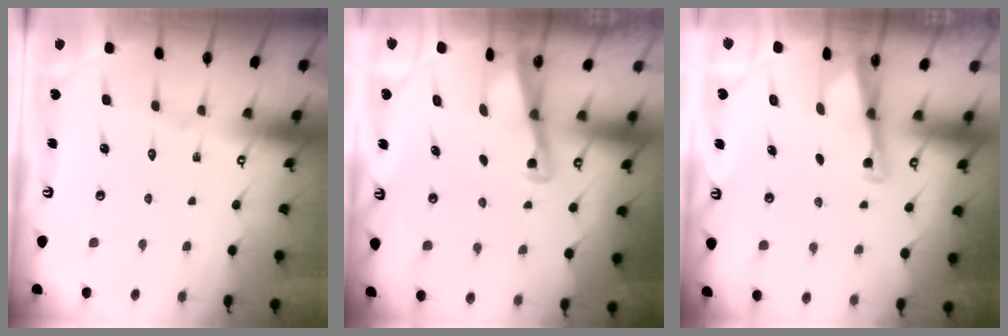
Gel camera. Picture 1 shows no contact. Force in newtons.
{"total": 2.9, "press": 2.9, "slide": 0.3}
{"total": 2.5, "press": 2.5, "slide": 0.1}